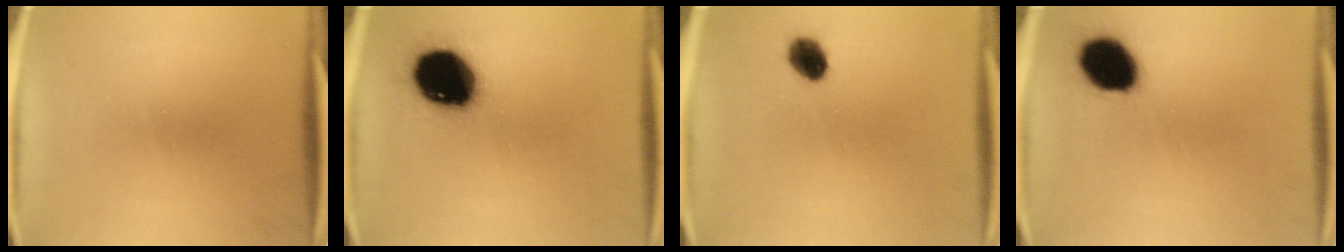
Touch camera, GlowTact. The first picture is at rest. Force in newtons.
{"total": 19.7}
{"total": 5.3}
{"total": 13.3}